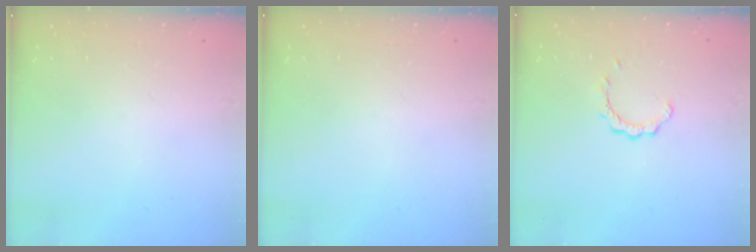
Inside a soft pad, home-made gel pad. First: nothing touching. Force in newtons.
{"total": 0.0}
{"total": 2.9, "press": 2.9, "slide": 0.3}